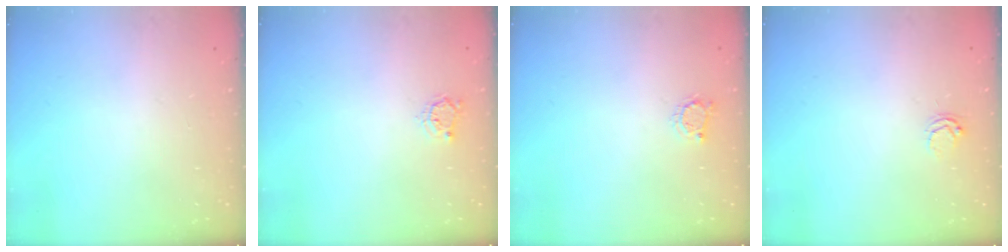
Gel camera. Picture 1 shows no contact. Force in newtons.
{"total": 3.3, "press": 3.3, "slide": 0.4}
{"total": 3.6, "press": 3.6, "slide": 0.5}
{"total": 4.4, "press": 4.3, "slide": 0.4}